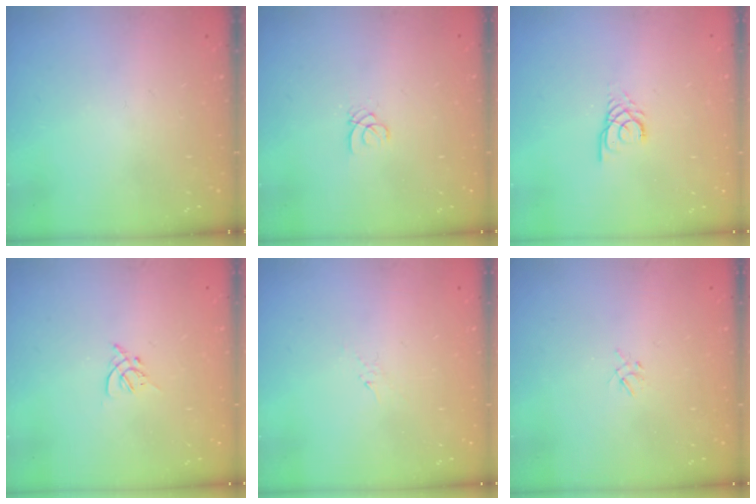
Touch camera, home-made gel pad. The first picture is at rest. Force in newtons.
{"total": 1.4, "press": 1.4, "slide": 0.1}
{"total": 2.9, "press": 2.9, "slide": 0.3}
{"total": 2.7, "press": 2.6, "slide": 0.7}
{"total": 2.8, "press": 2.7, "slide": 0.6}
{"total": 2.0, "press": 2.0, "slide": 0.4}